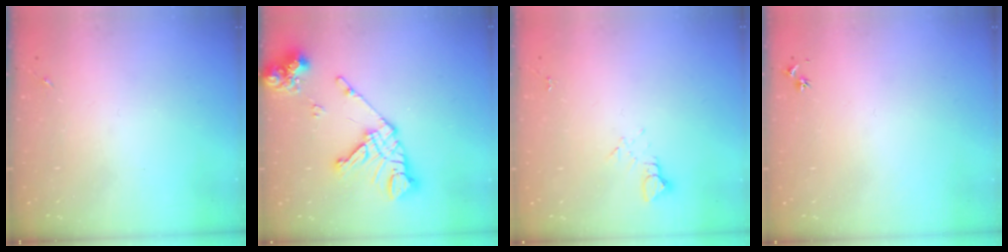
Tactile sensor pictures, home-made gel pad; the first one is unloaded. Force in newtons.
{"total": 16.6, "press": 16.5, "slide": 2.0}
{"total": 2.7, "press": 2.7, "slide": 0.2}
{"total": 3.0, "press": 2.9, "slide": 0.3}